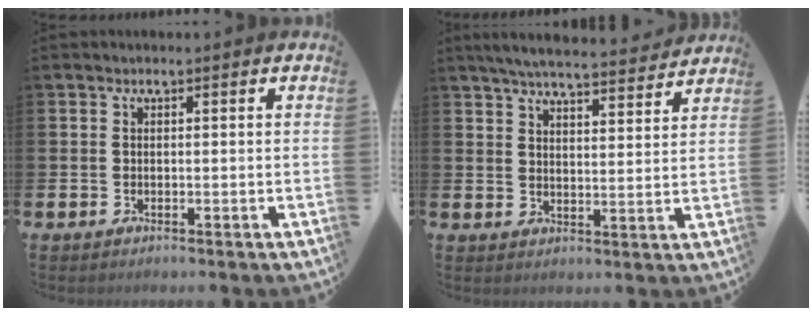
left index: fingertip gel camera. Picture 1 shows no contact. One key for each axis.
{"total": 6.1, "fx": 5.9, "fy": 0.4, "fz": 1.5, "tx": -0.034, "ty": -0.041, "tz": 0.101}